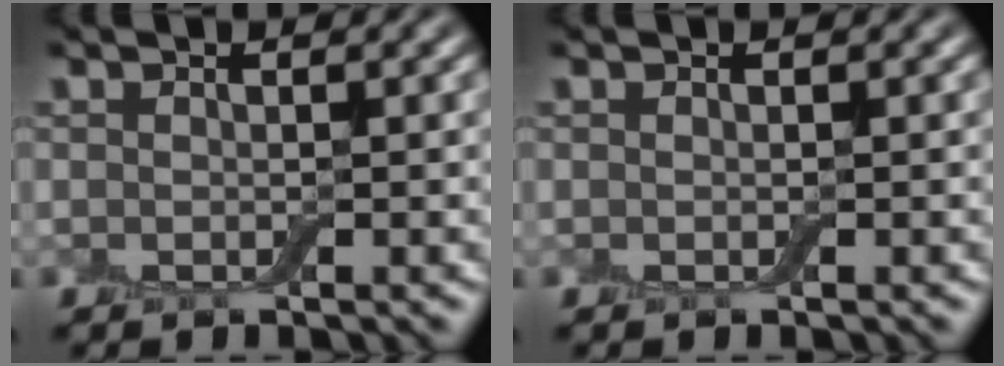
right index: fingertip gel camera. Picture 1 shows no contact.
{"total": 0.0}